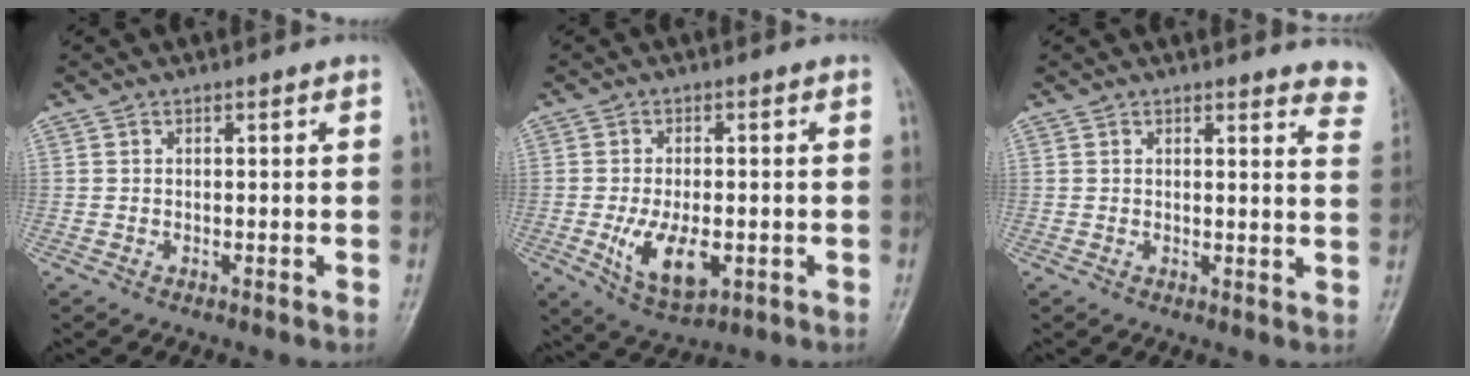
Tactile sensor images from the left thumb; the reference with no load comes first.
{"total": 9.1, "force": [-2.2, 4.7, 7.4], "torque": [-0.126, -0.008, -0.026]}
{"total": 7.7, "force": [7.4, 1.6, 1.6], "torque": [0.022, -0.049, 0.049]}